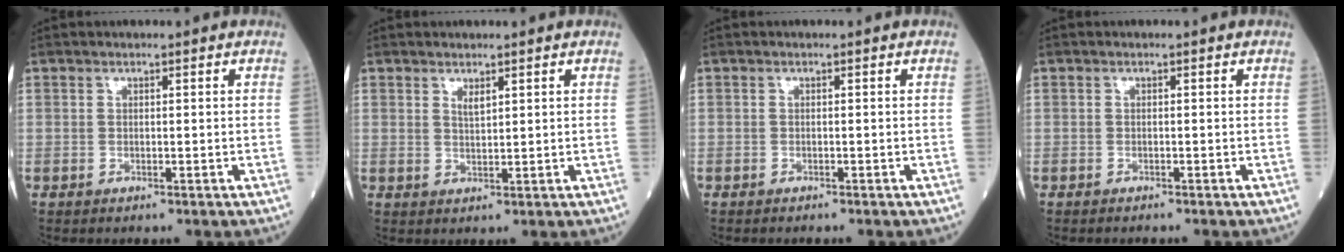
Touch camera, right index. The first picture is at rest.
{"total": 1.4, "force": [0.9, 0.4, 1.0], "torque": [-0.020, -0.005, 0.019]}
{"total": 1.0, "force": [-0.9, 0.2, 0.3], "torque": [-0.008, -0.002, -0.014]}
{"total": 1.6, "force": [-1.5, 0.1, 0.6], "torque": [-0.010, -0.002, -0.018]}